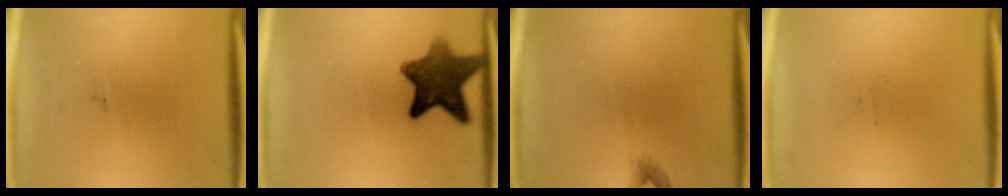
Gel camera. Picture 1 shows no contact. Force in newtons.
{"total": 10.4}
{"total": 0.9}
{"total": 0.0}